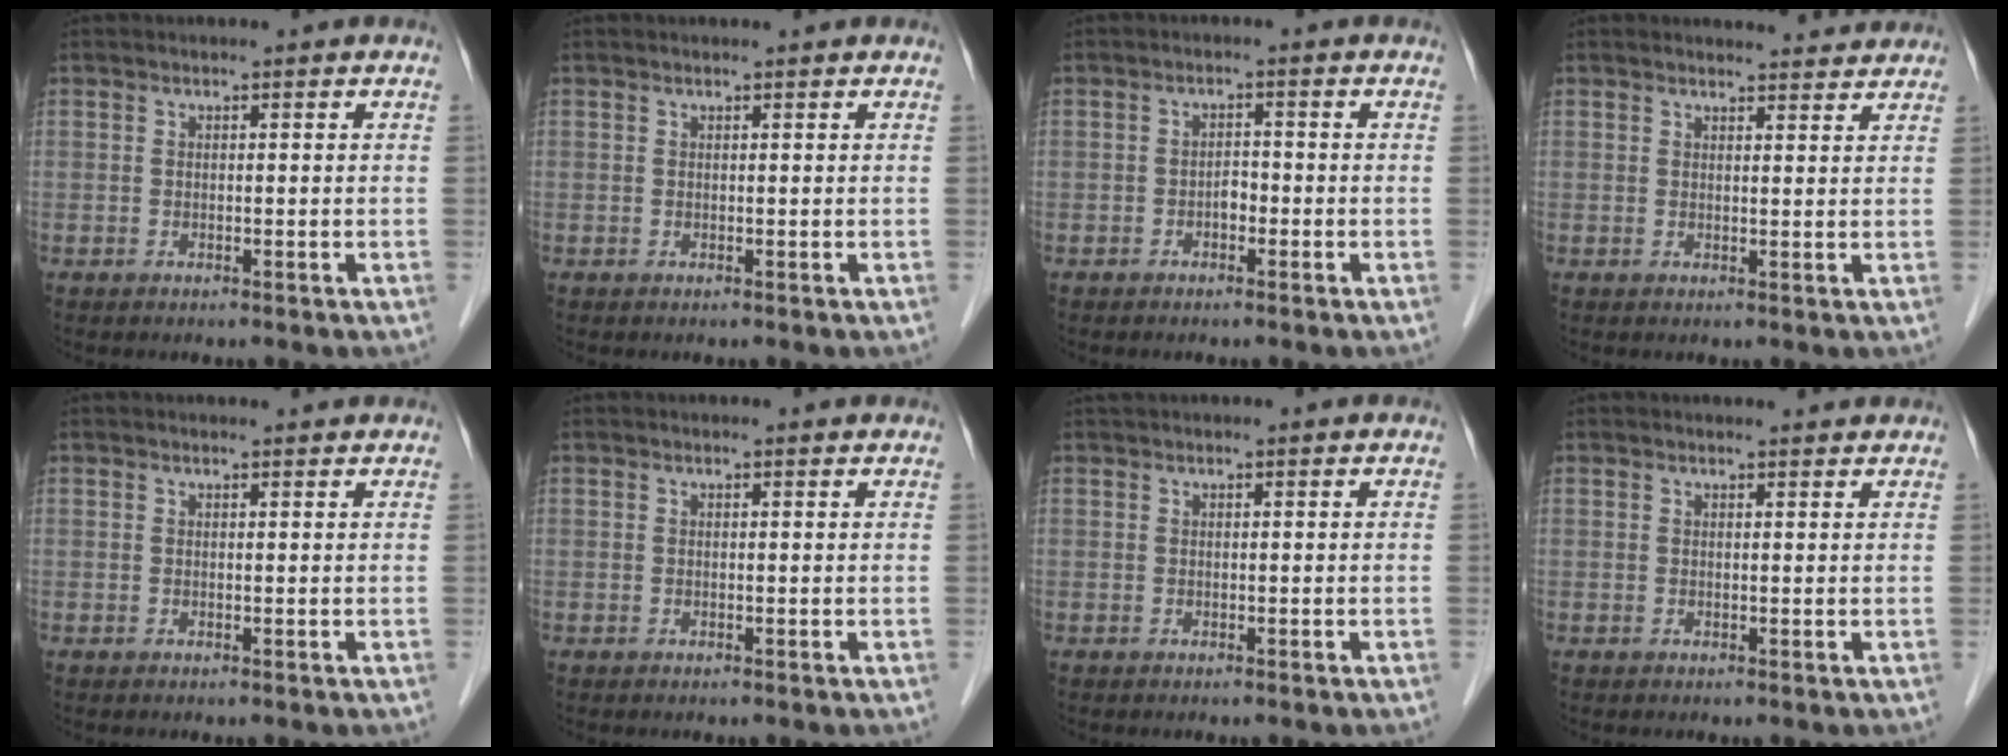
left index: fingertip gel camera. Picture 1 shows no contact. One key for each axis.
{"total": 0.8, "fx": 0.7, "fy": 0.0, "fz": 0.3, "tx": -0.008, "ty": 0.006, "tz": 0.010}
{"total": 1.6, "fx": -0.8, "fy": 0.8, "fz": 1.1, "tx": -0.014, "ty": 0.004, "tz": -0.017}
{"total": 4.8, "fx": 4.7, "fy": 0.8, "fz": 0.5, "tx": -0.008, "ty": 0.004, "tz": 0.046}
{"total": 2.3, "fx": 2.2, "fy": 0.2, "fz": 0.5, "tx": -0.011, "ty": 0.007, "tz": 0.025}
{"total": 1.2, "fx": 1.1, "fy": 0.1, "fz": 0.2, "tx": -0.013, "ty": 0.004, "tz": 0.011}
{"total": 1.9, "fx": 1.7, "fy": 0.0, "fz": 0.7, "tx": -0.009, "ty": 0.025, "tz": 0.029}
{"total": 2.8, "fx": 2.7, "fy": 0.3, "fz": 0.5, "tx": -0.014, "ty": 0.006, "tz": 0.029}